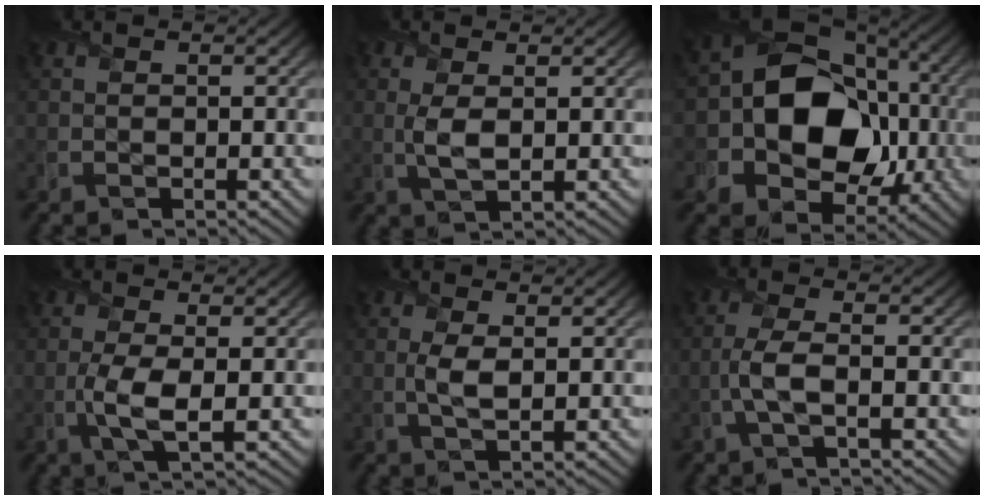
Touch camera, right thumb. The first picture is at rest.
{"total": 3.1, "force": [0.5, 1.3, 2.8], "torque": [-0.070, -0.001, 0.011]}
{"total": 14.4, "force": [-0.7, 11.1, 9.1], "torque": [-0.148, -0.008, -0.021]}
{"total": 4.5, "force": [-0.5, 1.3, 4.2], "torque": [-0.099, -0.002, -0.015]}
{"total": 3.0, "force": [0.3, 1.0, 2.7], "torque": [-0.069, 0.001, 0.006]}
{"total": 3.8, "force": [-1.0, 0.9, 3.6], "torque": [-0.083, 0.008, -0.030]}